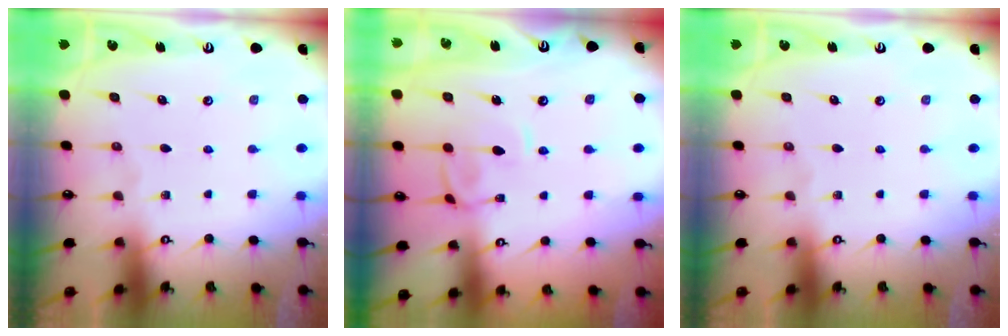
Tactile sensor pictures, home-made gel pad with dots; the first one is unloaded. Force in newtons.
{"total": 1.2, "press": 1.2, "slide": 0.0}
{"total": 0.0}